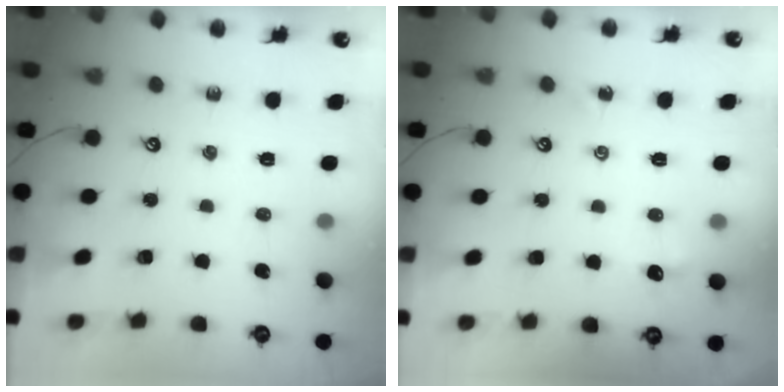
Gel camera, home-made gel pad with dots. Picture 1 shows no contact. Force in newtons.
{"total": 2.4, "press": 2.3, "slide": 0.6}